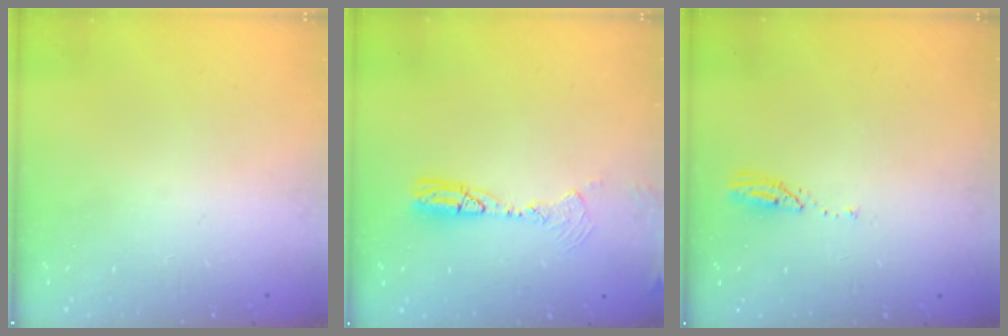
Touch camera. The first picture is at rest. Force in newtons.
{"total": 9.2, "press": 9.0, "slide": 2.2}
{"total": 3.0, "press": 2.9, "slide": 0.3}